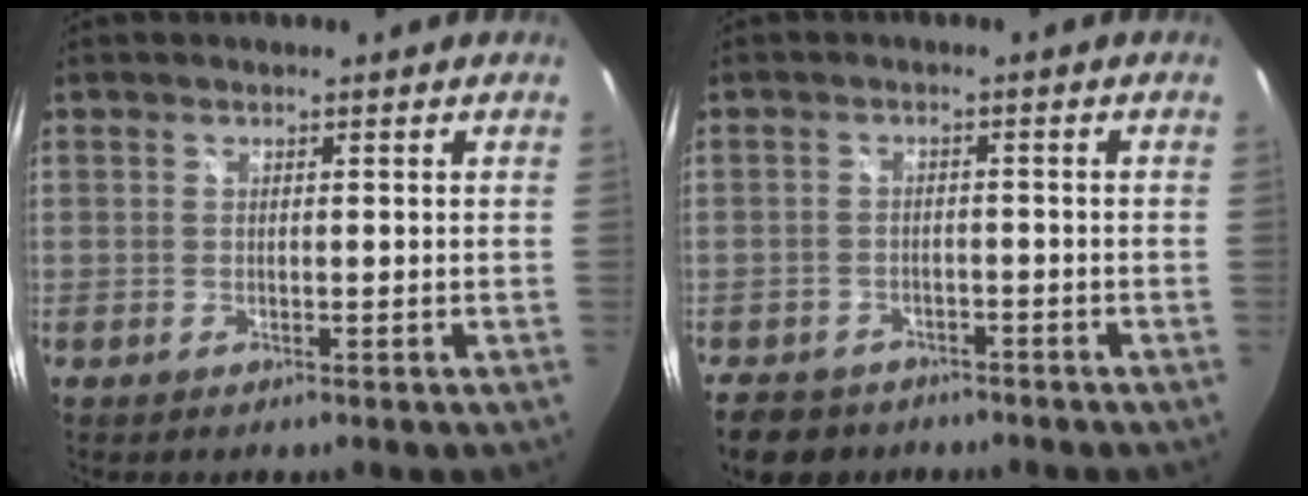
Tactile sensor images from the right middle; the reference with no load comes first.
{"total": 8.3, "force": [-6.1, 4.9, 2.8], "torque": [-0.079, -0.004, -0.096]}